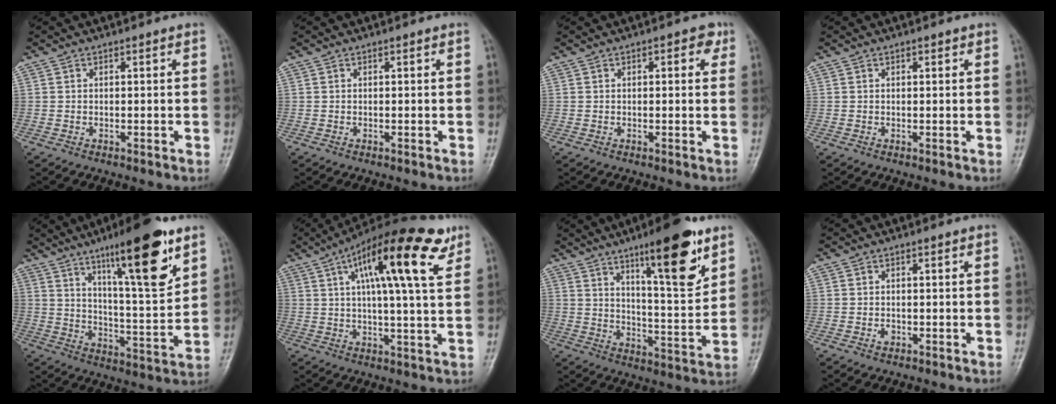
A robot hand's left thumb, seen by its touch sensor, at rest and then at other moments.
{"total": 0.0}
{"total": 3.0, "force": [1.1, 1.5, 2.3], "torque": [-0.015, 0.002, 0.007]}
{"total": 0.7, "force": [0.4, 0.4, 0.5], "torque": [-0.003, -0.001, 0.004]}
{"total": 18.8, "force": [10.8, 3.6, 14.9], "torque": [-0.211, -0.056, 0.177]}
{"total": 19.3, "force": [9.0, 4.8, 16.4], "torque": [-0.238, -0.010, 0.132]}
{"total": 16.5, "force": [9.7, 3.6, 12.8], "torque": [-0.171, -0.061, 0.154]}
{"total": 1.0, "force": [-0.3, 0.7, 0.5], "torque": [-0.005, 0.001, -0.005]}